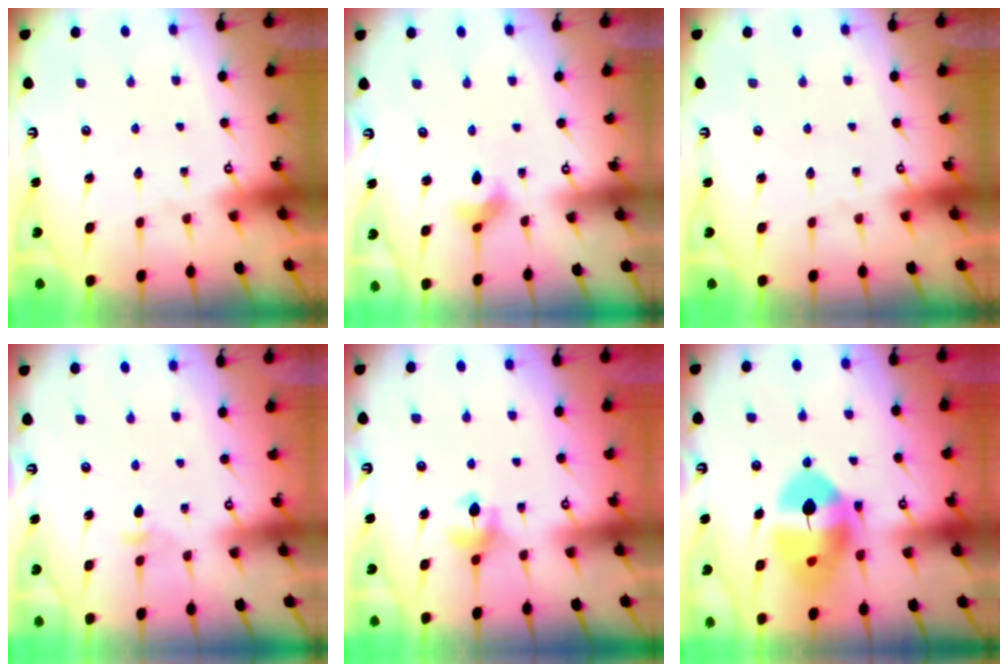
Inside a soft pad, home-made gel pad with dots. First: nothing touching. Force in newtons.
{"total": 3.4, "press": 3.4, "slide": 0.3}
{"total": 0.0}
{"total": 3.7, "press": 3.7, "slide": 0.8}
{"total": 6.2, "press": 6.1, "slide": 0.8}
{"total": 13.6, "press": 13.5, "slide": 2.1}